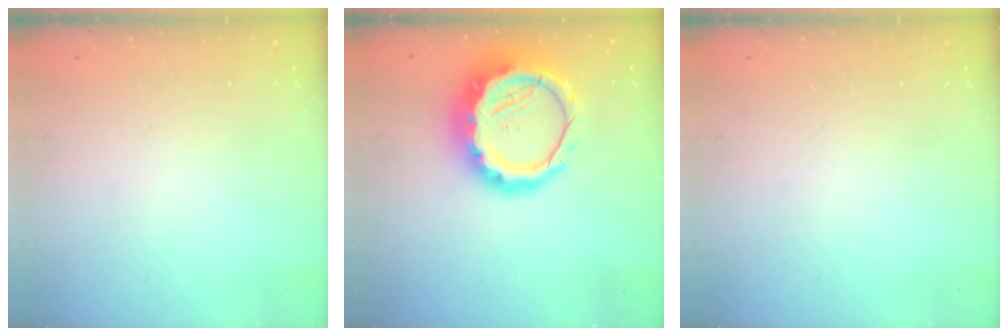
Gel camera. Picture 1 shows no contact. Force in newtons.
{"total": 16.1, "press": 15.6, "slide": 3.7}
{"total": 0.0}